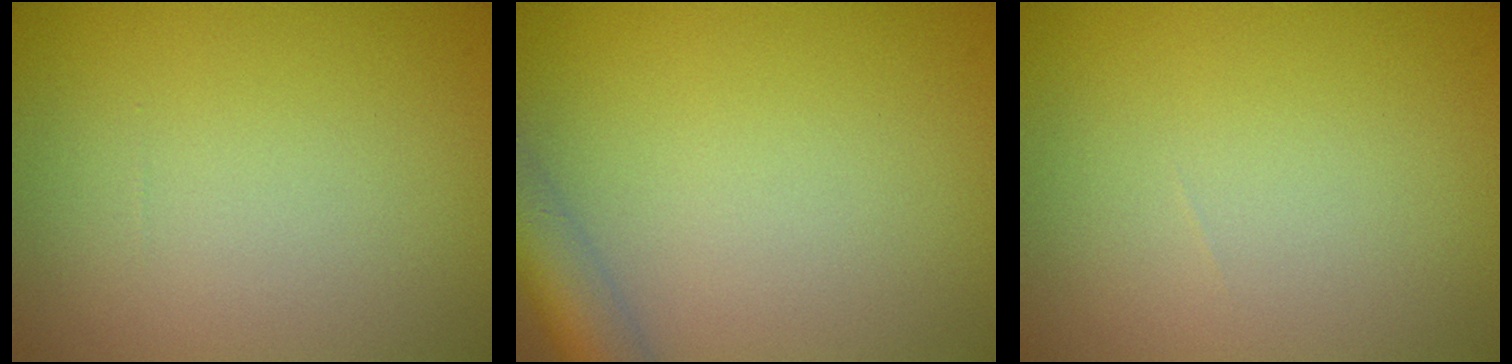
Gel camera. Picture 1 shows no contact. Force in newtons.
{"total": 4.3, "press": 4.3, "slide": 0.3}
{"total": 0.0}